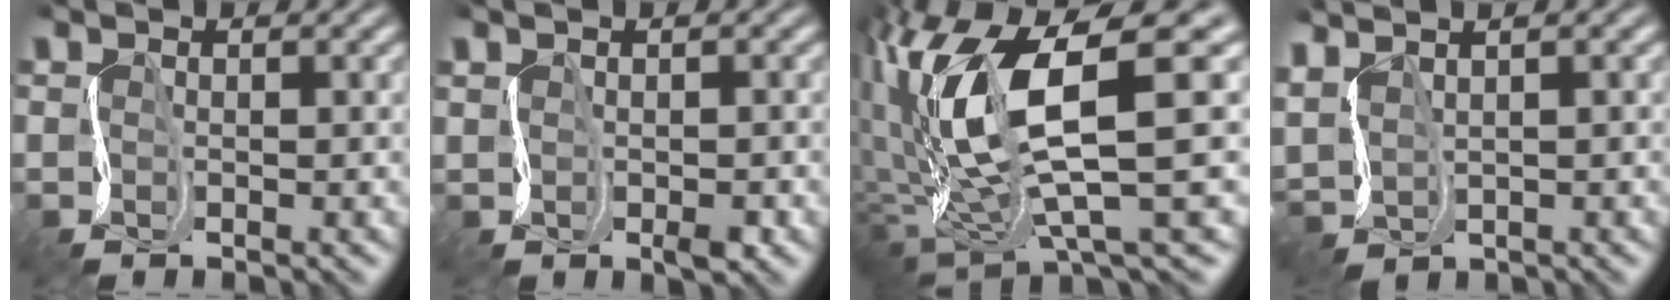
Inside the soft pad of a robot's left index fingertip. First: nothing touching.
{"total": 2.1, "force": [-0.4, 1.1, 1.7], "torque": [-0.030, -0.006, -0.003]}
{"total": 12.0, "force": [2.2, 3.4, 11.3], "torque": [-0.226, -0.002, 0.043]}
{"total": 4.0, "force": [2.4, 1.6, 2.8], "torque": [-0.086, 0.017, 0.051]}